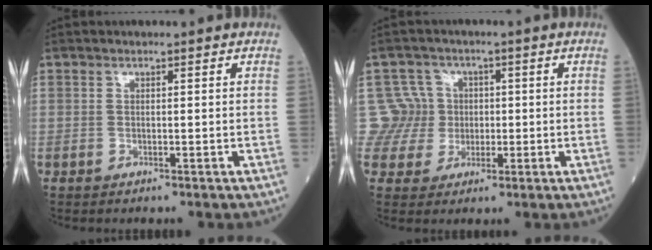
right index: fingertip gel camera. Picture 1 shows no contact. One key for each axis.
{"total": 6.5, "fx": 0.7, "fy": 6.4, "fz": -0.4, "tx": 0.022, "ty": 0.020, "tz": 0.016}